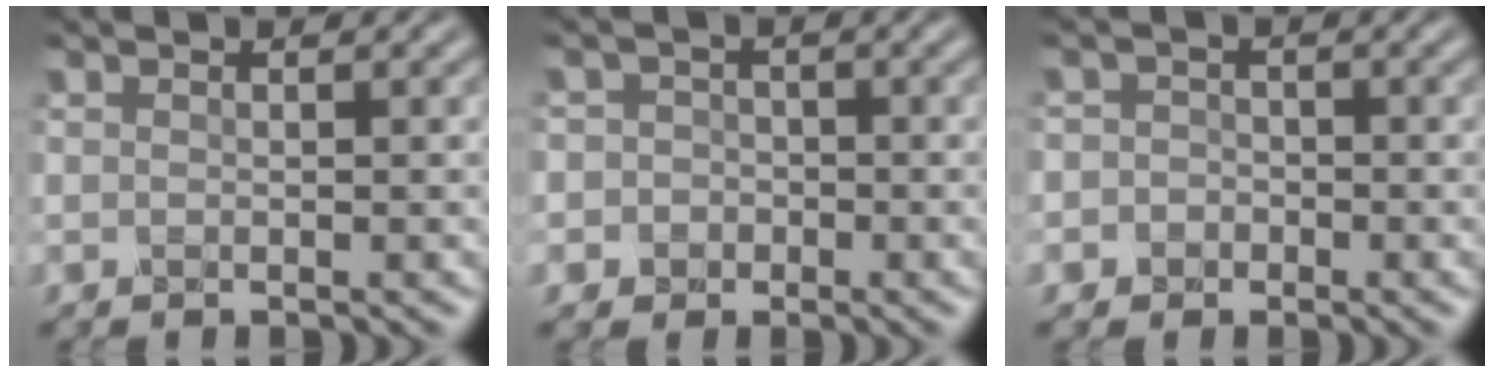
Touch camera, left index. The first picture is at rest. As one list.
[{"total": 3.8, "force": [-0.9, 3.7, 0.7], "torque": [0.018, 0.012, -0.046]}, {"total": 2.9, "force": [-0.8, 2.7, 0.6], "torque": [0.020, 0.010, -0.041]}]